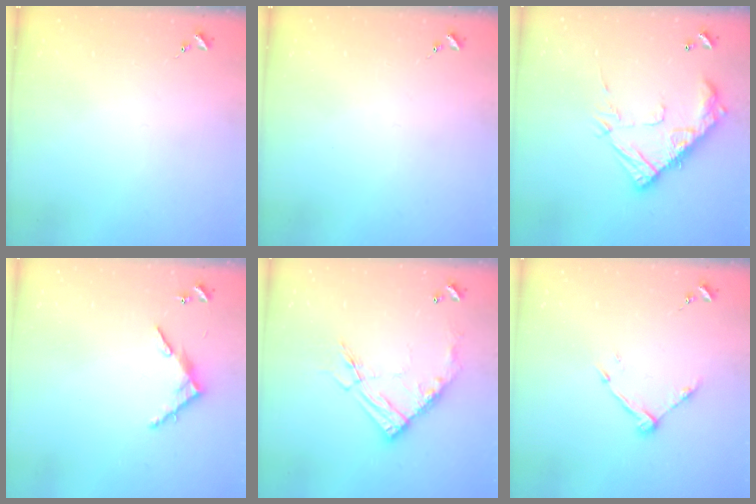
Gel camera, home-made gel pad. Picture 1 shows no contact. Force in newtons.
{"total": 0.0}
{"total": 17.5, "press": 17.4, "slide": 1.3}
{"total": 6.9, "press": 6.9, "slide": 0.5}
{"total": 15.2, "press": 15.1, "slide": 1.7}
{"total": 8.7, "press": 8.7, "slide": 0.5}